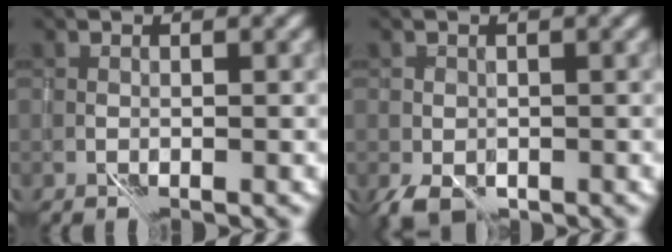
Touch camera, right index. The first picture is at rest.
{"total": 2.9, "force": [-1.5, 1.6, 1.8], "torque": [-0.028, -0.006, -0.026]}